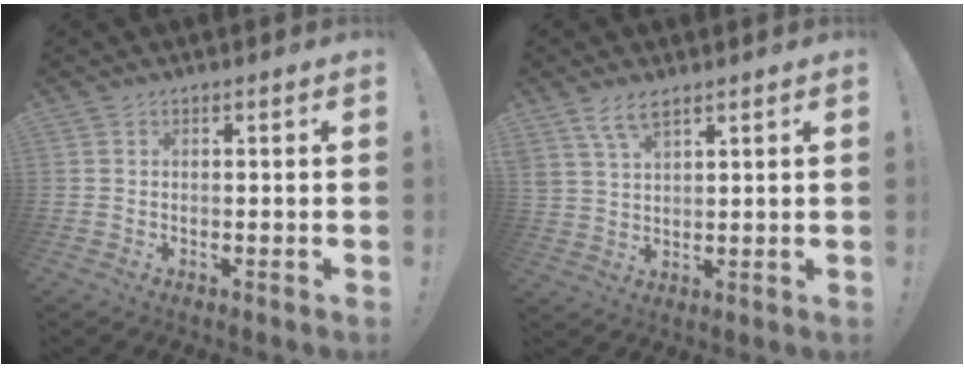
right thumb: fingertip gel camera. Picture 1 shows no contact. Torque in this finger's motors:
{"motor_torque": [-0.27, 0.58, 0.66, 0.58, 0.10]}